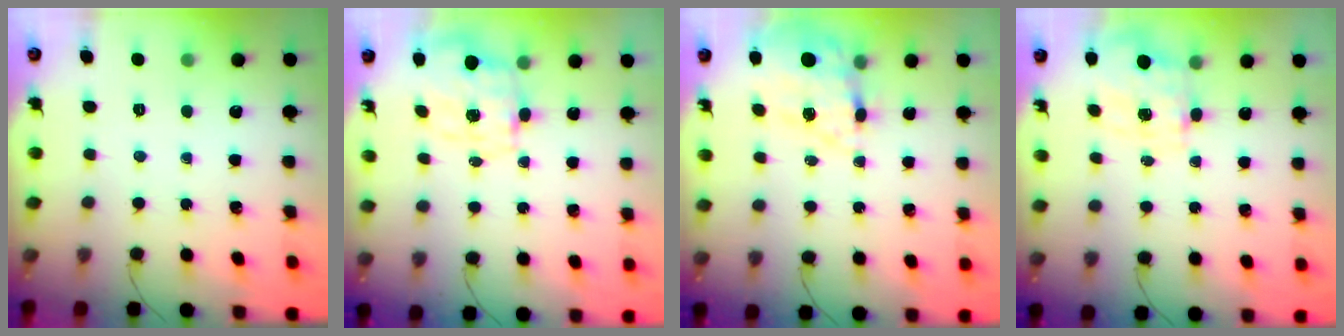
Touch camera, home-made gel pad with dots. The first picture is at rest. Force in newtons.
{"total": 11.0, "press": 10.9, "slide": 1.5}
{"total": 19.5, "press": 19.1, "slide": 3.8}
{"total": 3.6, "press": 3.5, "slide": 1.0}